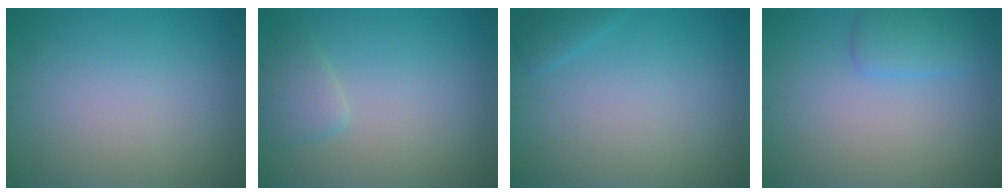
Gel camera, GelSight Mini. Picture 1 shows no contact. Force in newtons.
{"total": 1.9, "press": 1.9, "slide": 0.2}
{"total": 1.1, "press": 1.1, "slide": 0.1}
{"total": 2.4, "press": 2.4, "slide": 0.1}